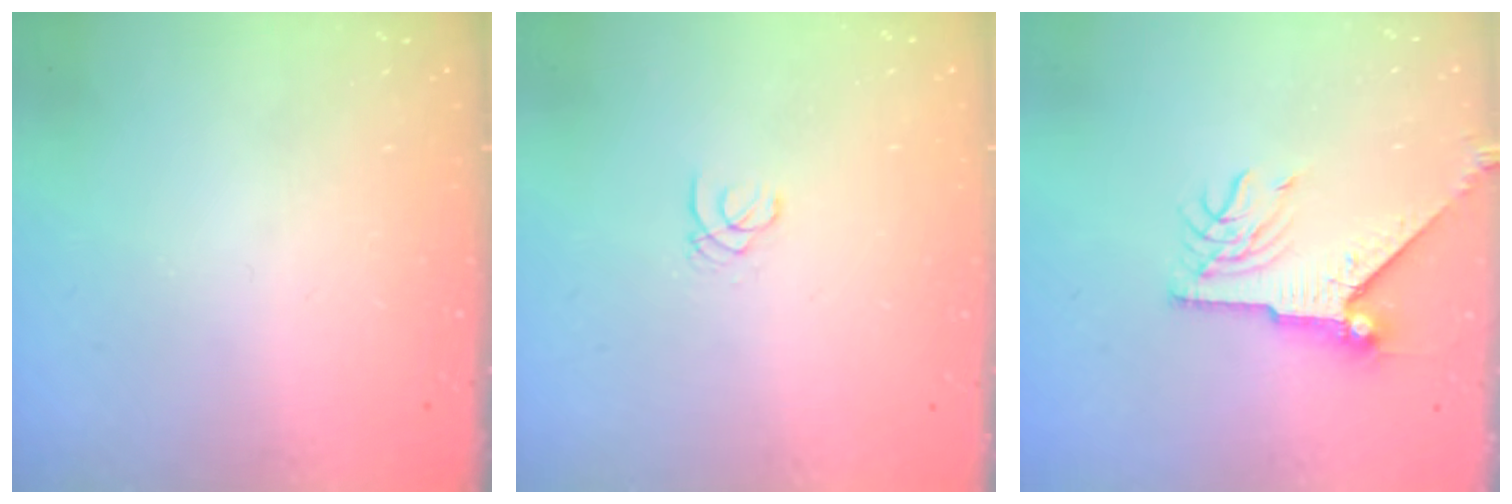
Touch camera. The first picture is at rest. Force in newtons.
{"total": 1.0, "press": 1.0, "slide": 0.1}
{"total": 9.7, "press": 9.7, "slide": 0.3}